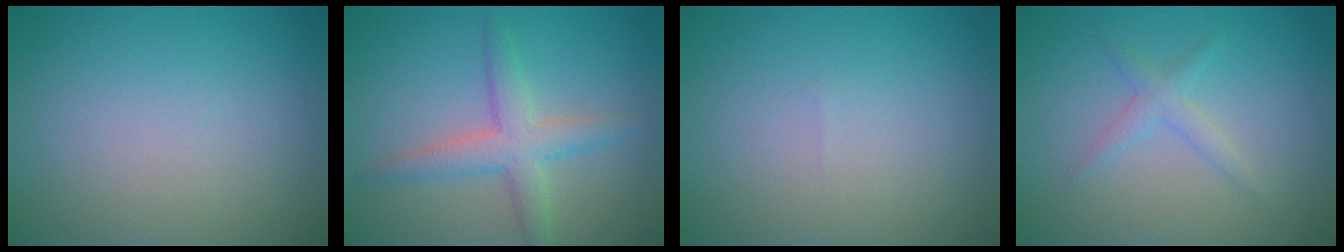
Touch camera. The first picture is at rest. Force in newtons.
{"total": 3.6, "press": 3.6, "slide": 0.2}
{"total": 0.0}
{"total": 1.6, "press": 1.6, "slide": 0.1}